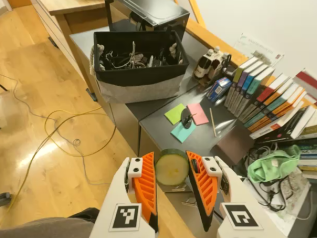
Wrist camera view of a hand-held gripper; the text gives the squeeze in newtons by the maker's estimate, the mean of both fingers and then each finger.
{"total": 10.4, "left": 10.8, "right": 10.0}